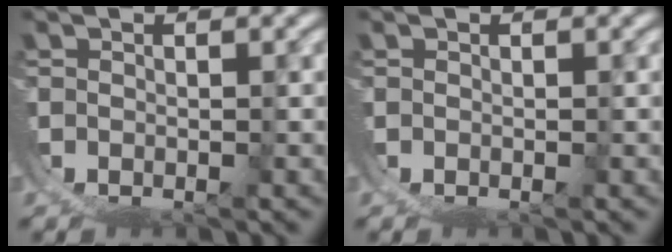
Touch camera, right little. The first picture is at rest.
{"total": 0.0}